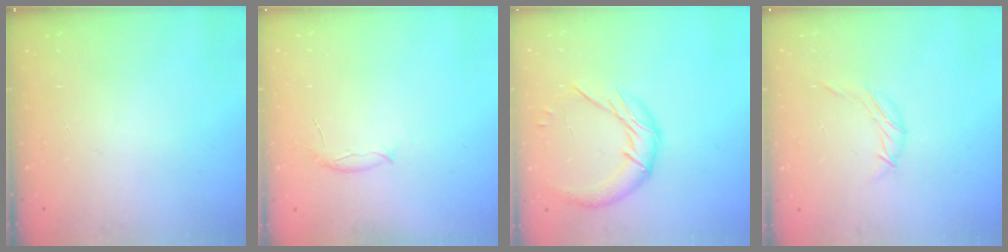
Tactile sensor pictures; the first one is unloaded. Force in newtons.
{"total": 5.6, "press": 5.5, "slide": 0.9}
{"total": 11.5, "press": 11.5, "slide": 0.8}
{"total": 6.1, "press": 5.9, "slide": 1.4}